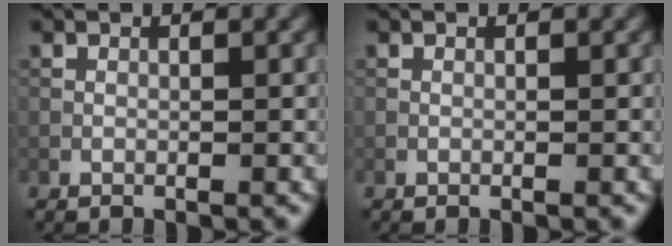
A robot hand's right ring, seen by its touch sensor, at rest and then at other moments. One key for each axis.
{"total": 0.0}